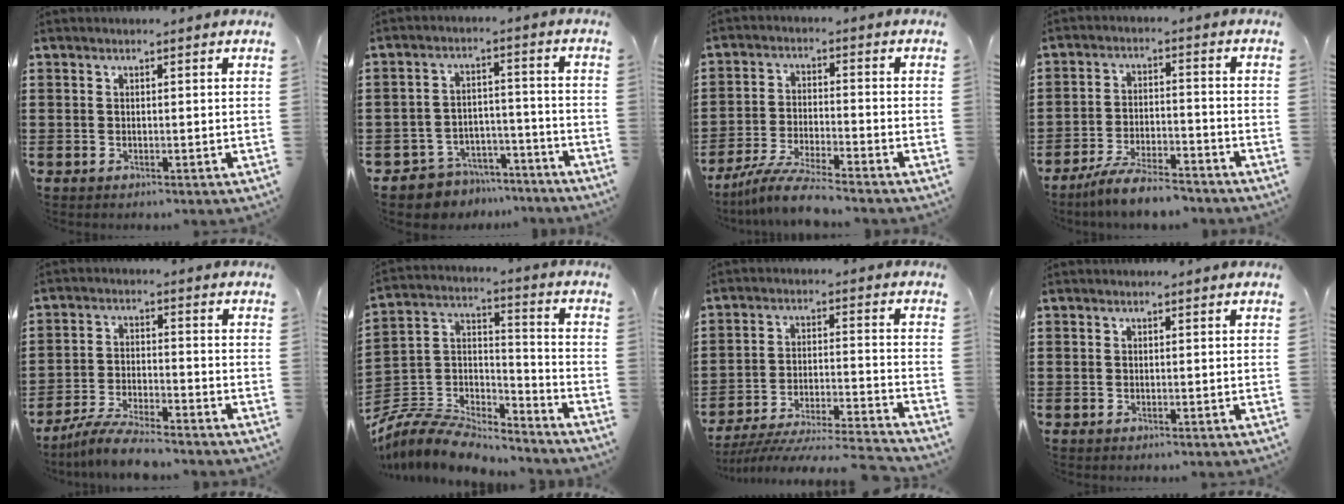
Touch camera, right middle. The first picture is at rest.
{"total": 5.8, "force": [-5.7, 1.5, -0.1], "torque": [-0.009, 0.020, -0.118]}
{"total": 6.7, "force": [-6.1, 0.0, 2.9], "torque": [-0.061, -0.008, -0.118]}
{"total": 6.5, "force": [-5.9, 0.7, 2.5], "torque": [-0.049, 0.003, -0.112]}
{"total": 6.2, "force": [-5.7, 0.5, 2.4], "torque": [-0.057, -0.004, -0.112]}
{"total": 8.9, "force": [-8.4, 2.2, 2.1], "torque": [-0.051, 0.013, -0.171]}
{"total": 6.2, "force": [-5.9, 0.3, 2.0], "torque": [-0.034, -0.009, -0.117]}
{"total": 0.0}